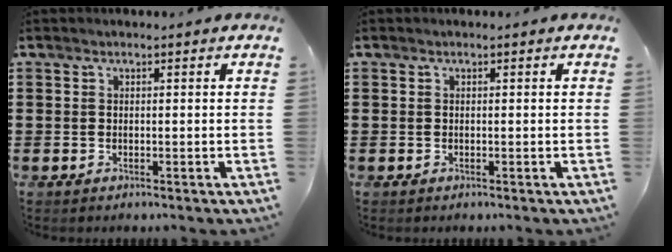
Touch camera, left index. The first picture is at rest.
{"total": 0.0}